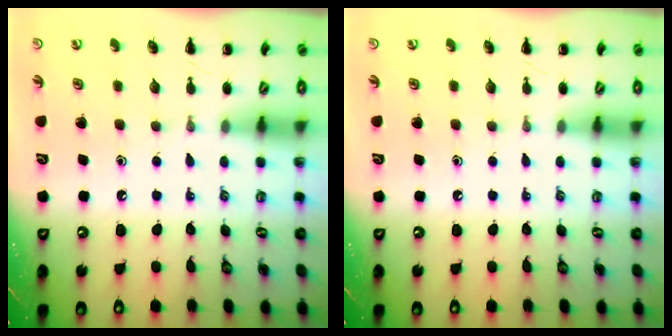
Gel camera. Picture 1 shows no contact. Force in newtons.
{"total": 0.0}